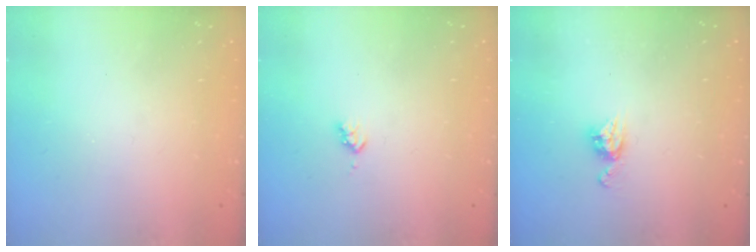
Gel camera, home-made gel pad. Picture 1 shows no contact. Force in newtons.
{"total": 3.1, "press": 3.0, "slide": 0.5}
{"total": 6.0, "press": 6.0, "slide": 0.4}